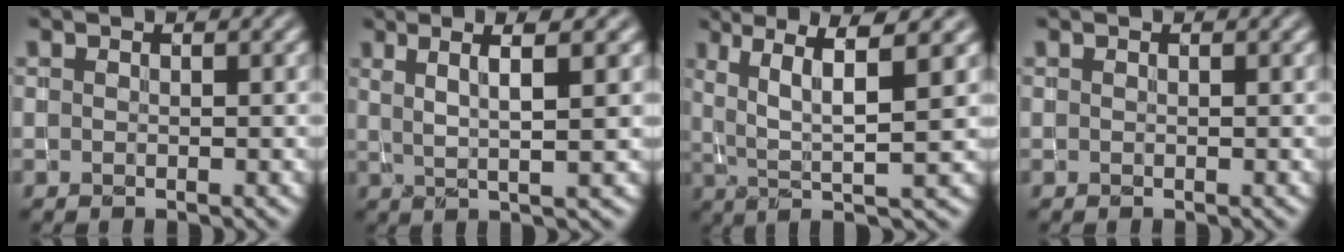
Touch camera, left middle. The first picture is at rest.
{"total": 4.6, "force": [2.0, 0.5, 4.1], "torque": [-0.071, 0.005, 0.037]}
{"total": 6.5, "force": [1.8, 1.1, 6.2], "torque": [-0.103, 0.003, 0.037]}
{"total": 0.0}